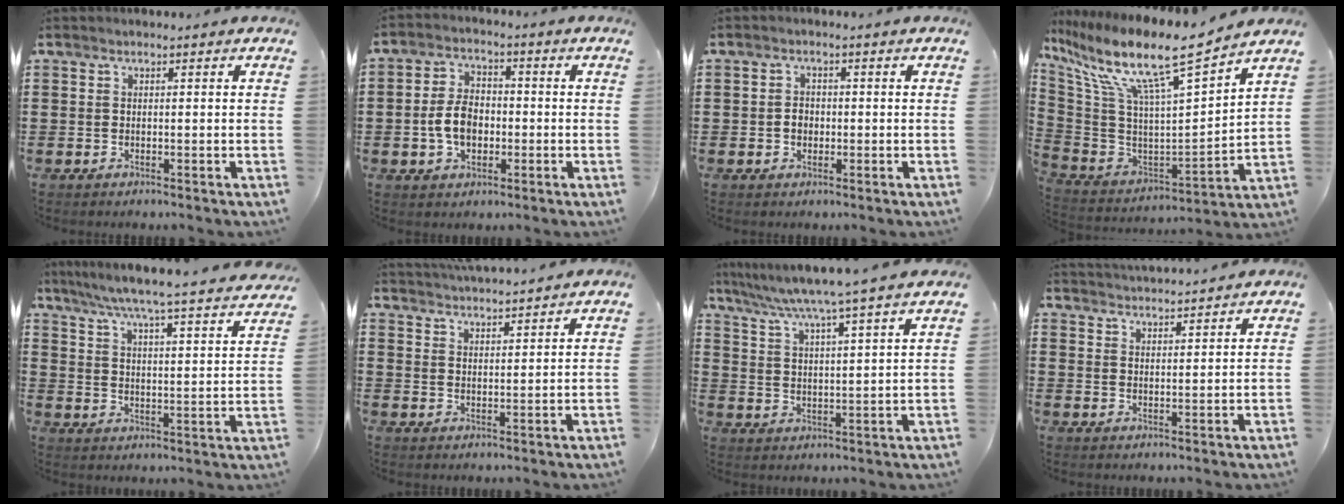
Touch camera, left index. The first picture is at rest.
{"total": 6.3, "force": [-1.2, 3.9, 4.8], "torque": [-0.108, 0.004, -0.026]}
{"total": 1.9, "force": [-0.2, 1.5, 1.1], "torque": [-0.025, 0.005, -0.006]}
{"total": 12.7, "force": [8.8, 1.3, 9.1], "torque": [-0.208, -0.062, 0.140]}
{"total": 5.5, "force": [5.0, -0.9, 2.2], "torque": [-0.066, -0.045, 0.076]}
{"total": 3.4, "force": [3.4, -0.4, -0.2], "torque": [-0.008, -0.018, 0.060]}
{"total": 5.7, "force": [4.9, -1.5, 2.4], "torque": [-0.067, -0.038, 0.078]}
{"total": 3.1, "force": [3.1, -0.4, -0.2], "torque": [-0.006, -0.017, 0.056]}